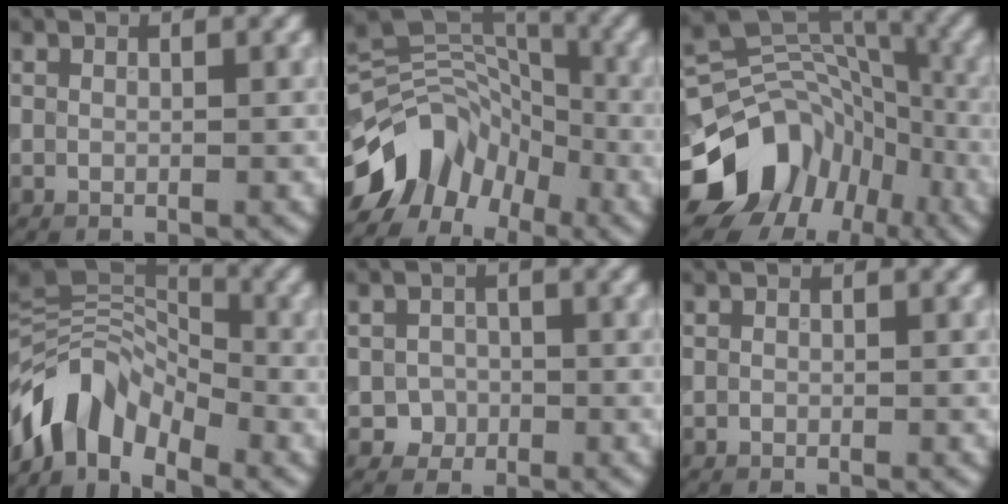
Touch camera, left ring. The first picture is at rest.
{"total": 8.9, "force": [-5.2, 6.0, 4.2], "torque": [-0.065, 0.008, -0.109]}
{"total": 10.8, "force": [-4.8, 8.6, 4.4], "torque": [-0.081, 0.014, -0.089]}
{"total": 8.0, "force": [-4.6, 4.8, 4.6], "torque": [-0.075, 0.009, -0.097]}
{"total": 1.8, "force": [-0.6, 1.6, 0.1], "torque": [0.018, 0.007, -0.015]}
{"total": 0.0}